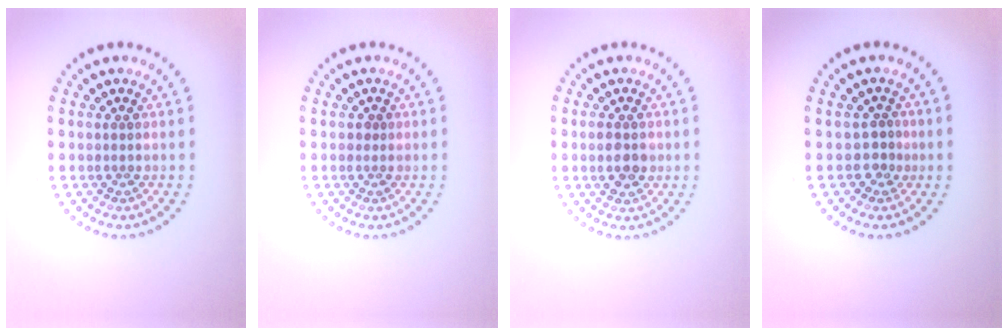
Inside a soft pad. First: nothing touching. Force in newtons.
{"total": 0.6, "press": 0.6, "slide": 0.2}
{"total": 2.7, "press": 2.7, "slide": 0.1}
{"total": 1.4, "press": 0.9, "slide": 1.0}